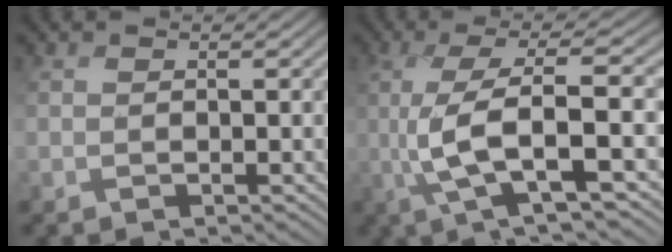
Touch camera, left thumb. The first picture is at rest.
{"total": 9.2, "force": [-0.9, 2.2, 8.8], "torque": [-0.158, 0.015, -0.025]}